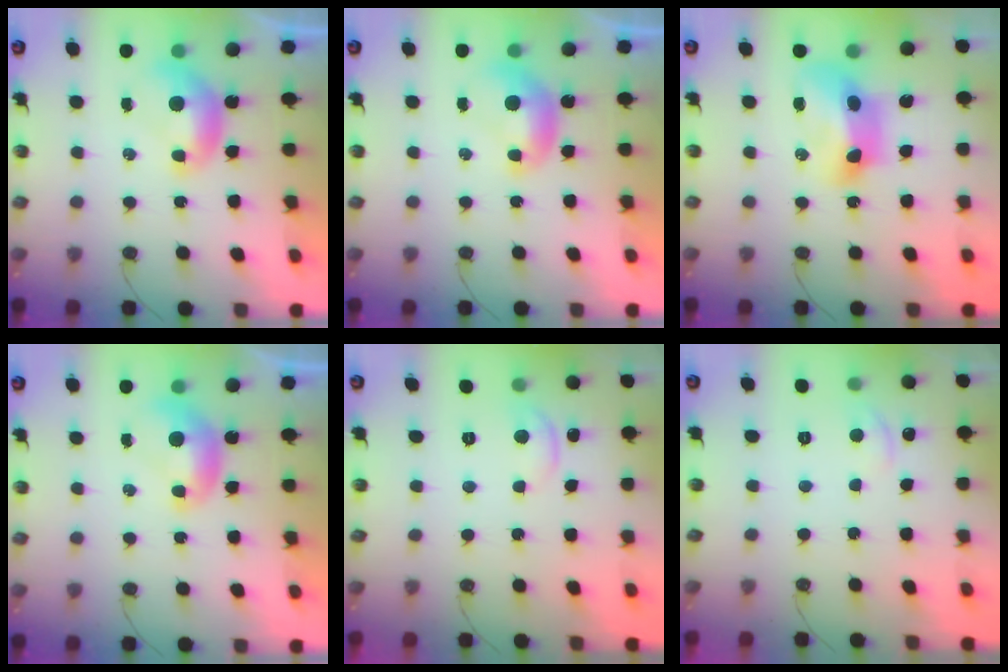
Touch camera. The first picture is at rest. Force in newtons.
{"total": 0.0}
{"total": 9.7, "press": 9.6, "slide": 1.1}
{"total": 0.0}
{"total": 0.0}
{"total": 1.7, "press": 1.7, "slide": 0.3}